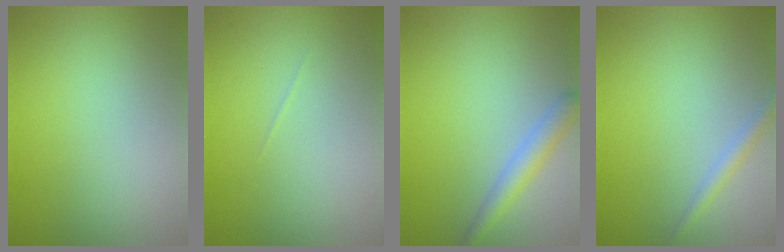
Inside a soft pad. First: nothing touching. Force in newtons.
{"total": 0.0}
{"total": 2.5, "press": 2.5, "slide": 0.1}
{"total": 1.3, "press": 1.3, "slide": 0.0}